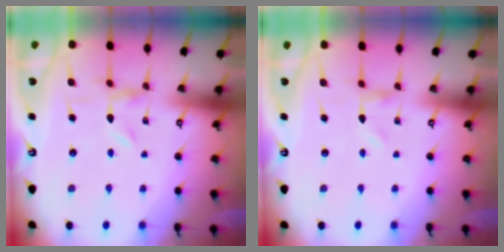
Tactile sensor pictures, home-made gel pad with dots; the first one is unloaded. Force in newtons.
{"total": 0.0}